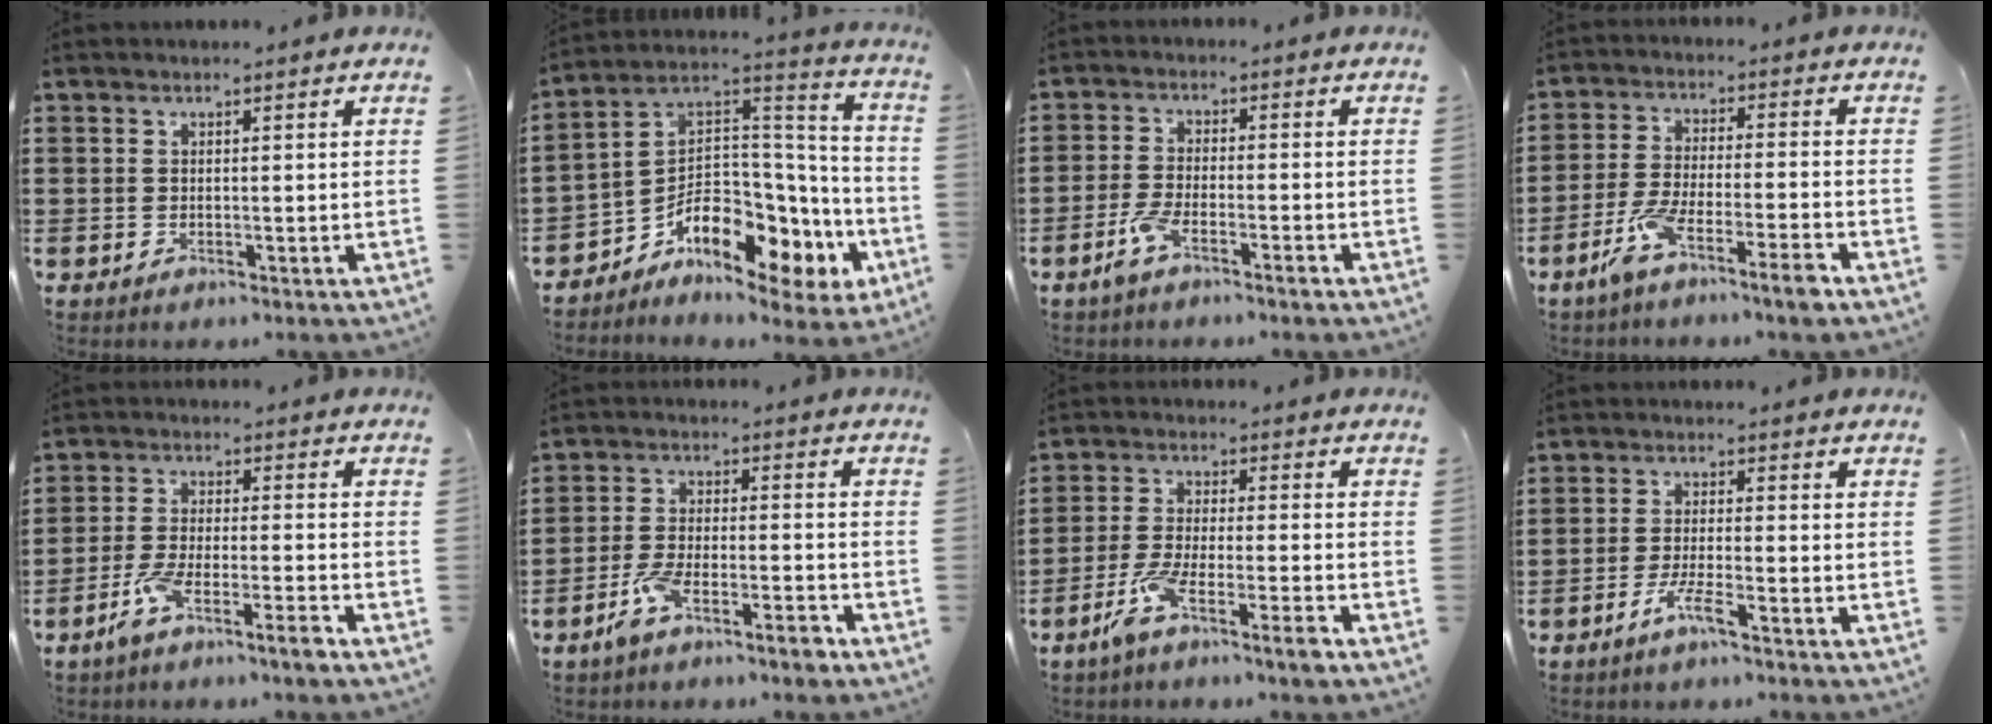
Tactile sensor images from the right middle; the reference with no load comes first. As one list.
[{"total": 9.5, "force": [-5.8, 4.8, 5.7], "torque": [-0.113, -0.009, -0.107]}, {"total": 4.3, "force": [-2.8, 0.7, 3.2], "torque": [-0.080, -0.006, -0.057]}, {"total": 7.6, "force": [-5.4, 0.5, 5.2], "torque": [-0.108, -0.005, -0.101]}, {"total": 6.0, "force": [-4.4, 0.4, 4.0], "torque": [-0.084, -0.005, -0.083]}, {"total": 6.4, "force": [-4.8, 1.1, 4.1], "torque": [-0.086, 0.003, -0.090]}, {"total": 6.9, "force": [-4.8, 0.5, 5.0], "torque": [-0.105, -0.008, -0.089]}, {"total": 4.1, "force": [-2.6, 0.1, 3.2], "torque": [-0.068, -0.007, -0.047]}]